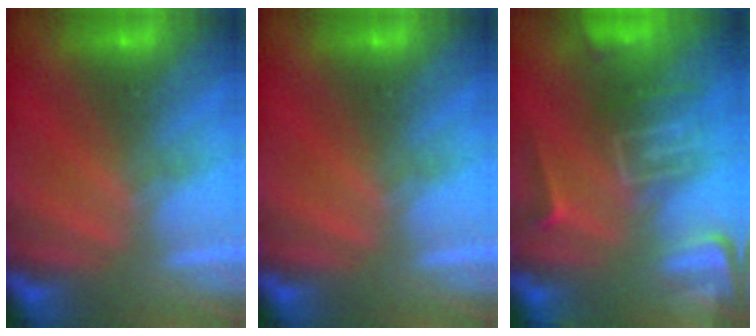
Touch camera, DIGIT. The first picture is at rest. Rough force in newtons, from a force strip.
{"total": 0.0}
{"total": 11.8}